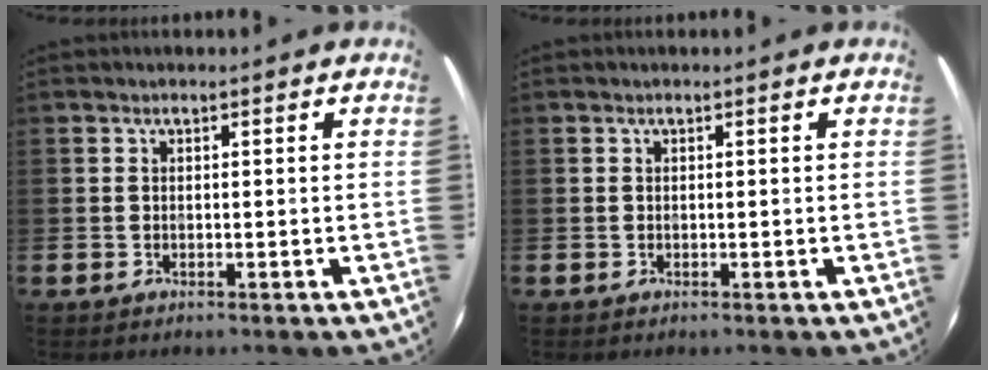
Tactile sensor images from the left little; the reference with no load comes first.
{"total": 0.0}